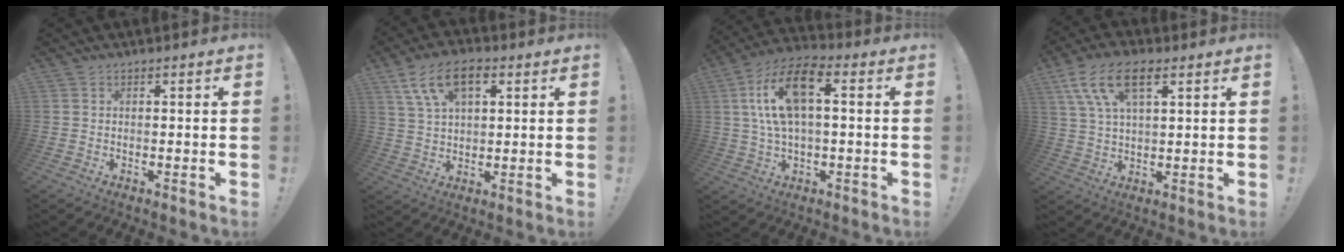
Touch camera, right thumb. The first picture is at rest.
{"total": 11.2, "force": [5.0, 6.1, 7.9], "torque": [-0.140, -0.003, 0.094]}
{"total": 14.4, "force": [2.6, 6.3, 12.6], "torque": [-0.244, 0.008, 0.044]}
{"total": 12.1, "force": [5.8, 5.6, 8.9], "torque": [-0.169, -0.003, 0.109]}